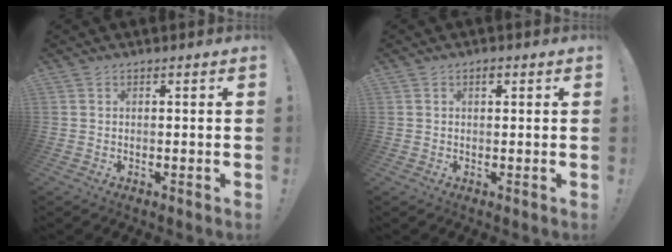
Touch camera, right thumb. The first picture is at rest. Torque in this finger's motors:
{"motor_torque": [-0.32, 0.47, 0.49, 0.08, -0.01]}